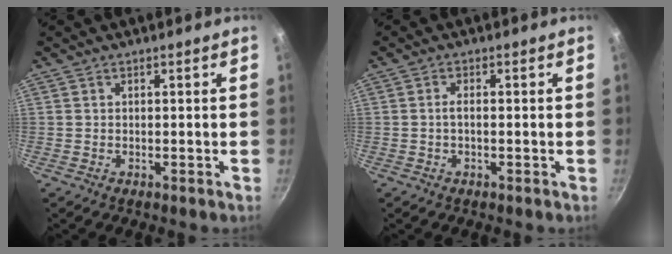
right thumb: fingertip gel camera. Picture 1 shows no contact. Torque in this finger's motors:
{"motor_torque": [-0.31, 0.31, 0.43, -0.28, 0.08]}